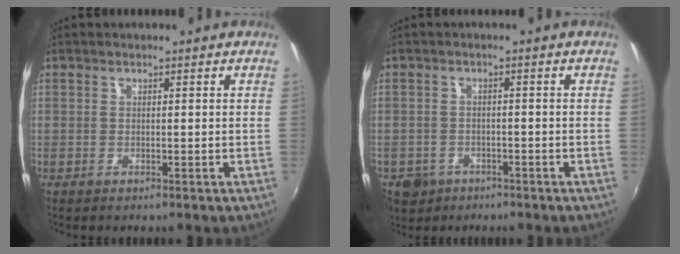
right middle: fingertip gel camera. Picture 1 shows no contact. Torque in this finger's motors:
{"motor_torque": [0.29, -0.29, 0.33, 0.07]}